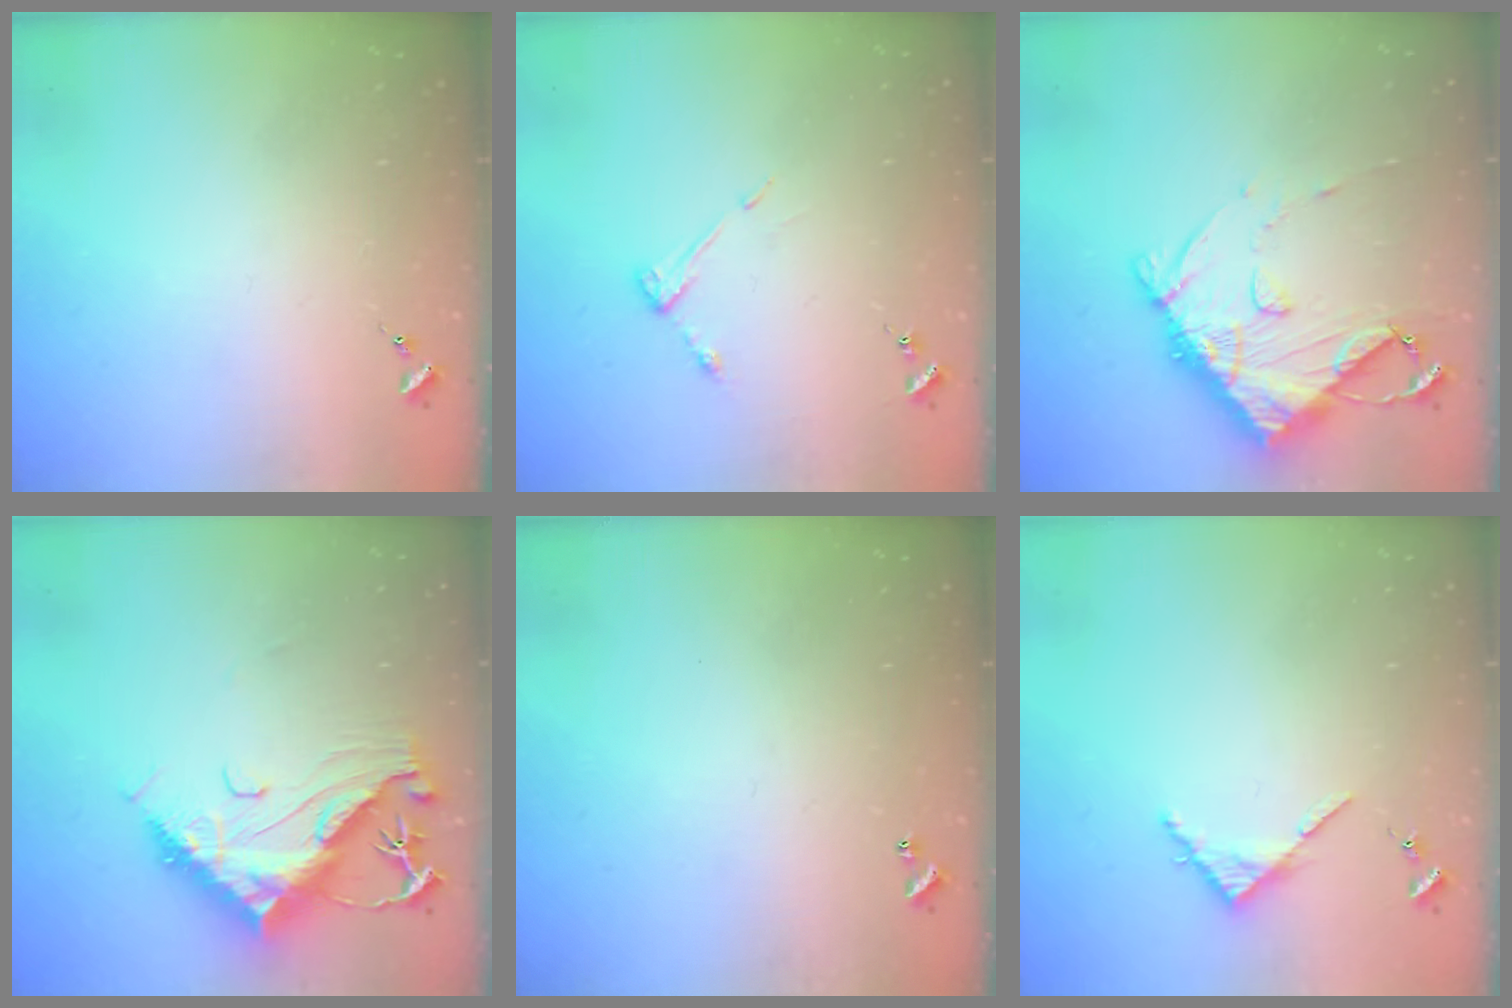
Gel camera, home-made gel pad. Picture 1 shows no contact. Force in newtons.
{"total": 5.0, "press": 4.9, "slide": 0.4}
{"total": 13.5, "press": 13.4, "slide": 1.5}
{"total": 14.6, "press": 14.5, "slide": 1.5}
{"total": 1.0, "press": 1.0, "slide": 0.2}
{"total": 3.8, "press": 3.8, "slide": 0.4}